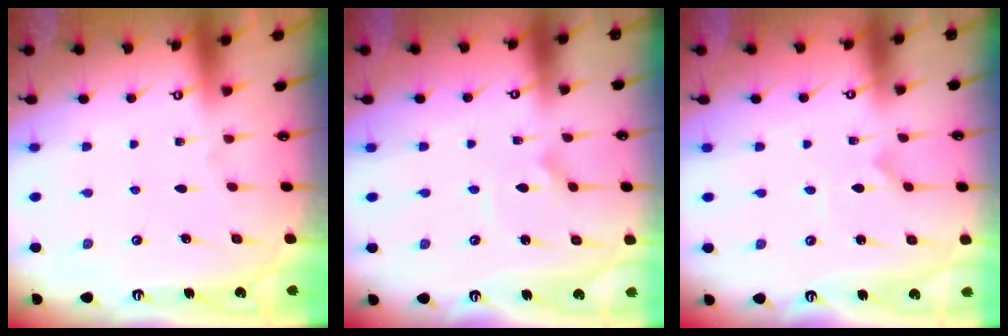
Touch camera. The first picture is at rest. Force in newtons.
{"total": 2.3, "press": 2.3, "slide": 0.3}
{"total": 0.0}